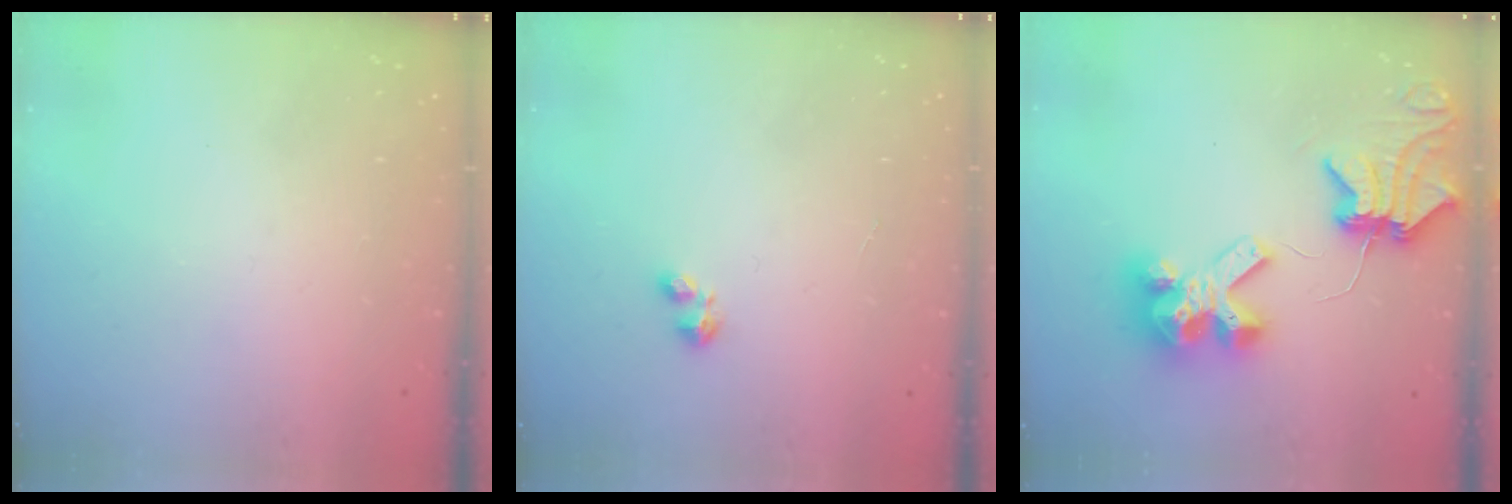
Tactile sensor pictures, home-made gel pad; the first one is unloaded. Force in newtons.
{"total": 2.2, "press": 2.2, "slide": 0.4}
{"total": 10.0, "press": 9.9, "slide": 1.6}